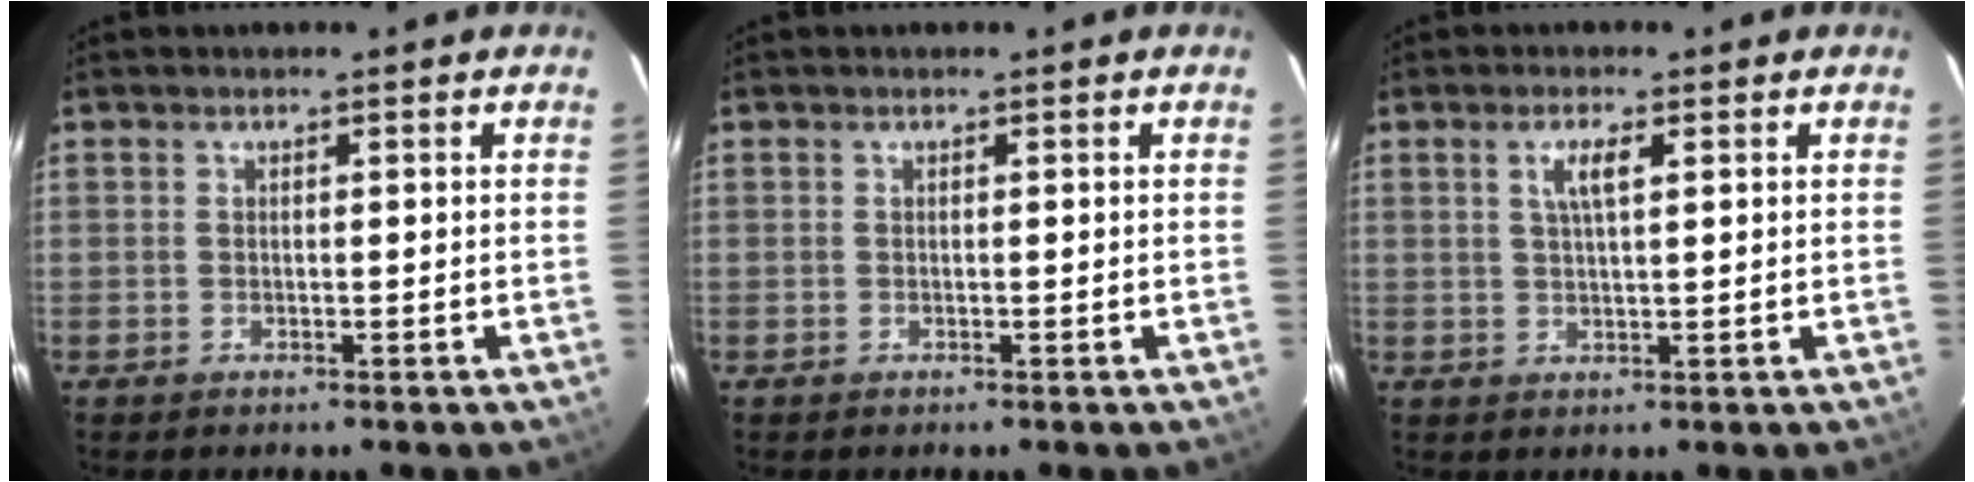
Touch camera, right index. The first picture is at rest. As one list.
[{"total": 0.0}, {"total": 3.3, "force": [1.3, 0.8, 3.0], "torque": [-0.056, 0.003, 0.023]}]